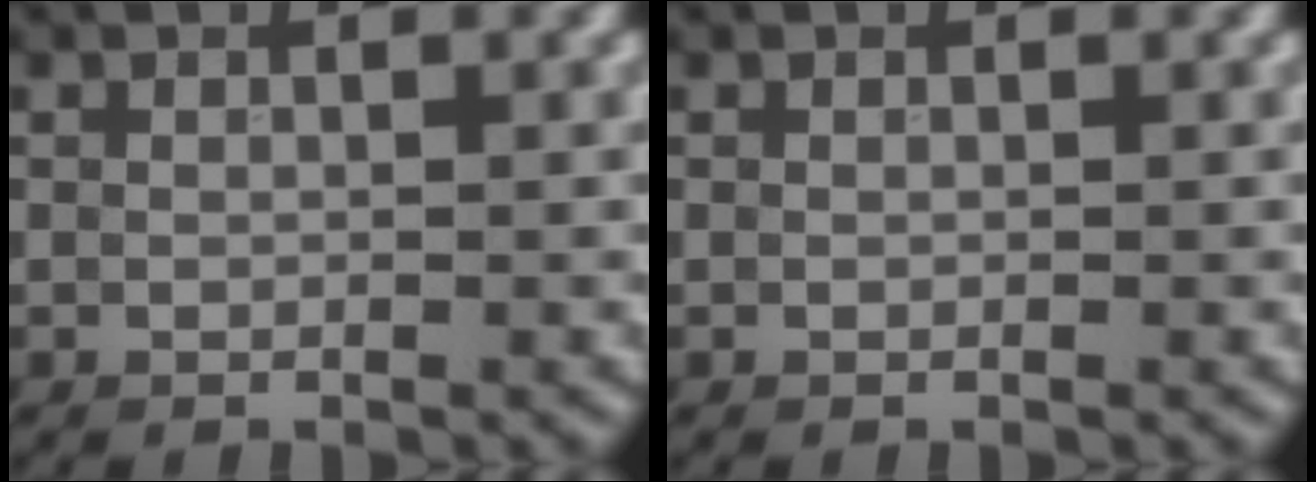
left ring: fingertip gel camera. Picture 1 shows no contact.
{"total": 0.0}